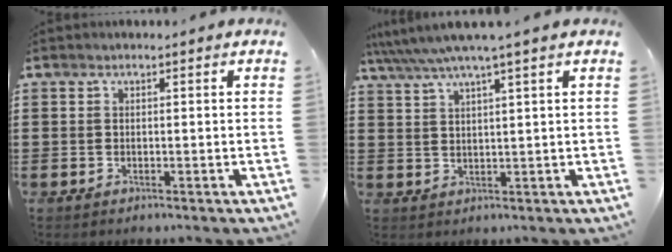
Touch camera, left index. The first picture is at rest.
{"total": 3.9, "force": [2.9, -0.1, 2.5], "torque": [-0.057, -0.008, 0.049]}